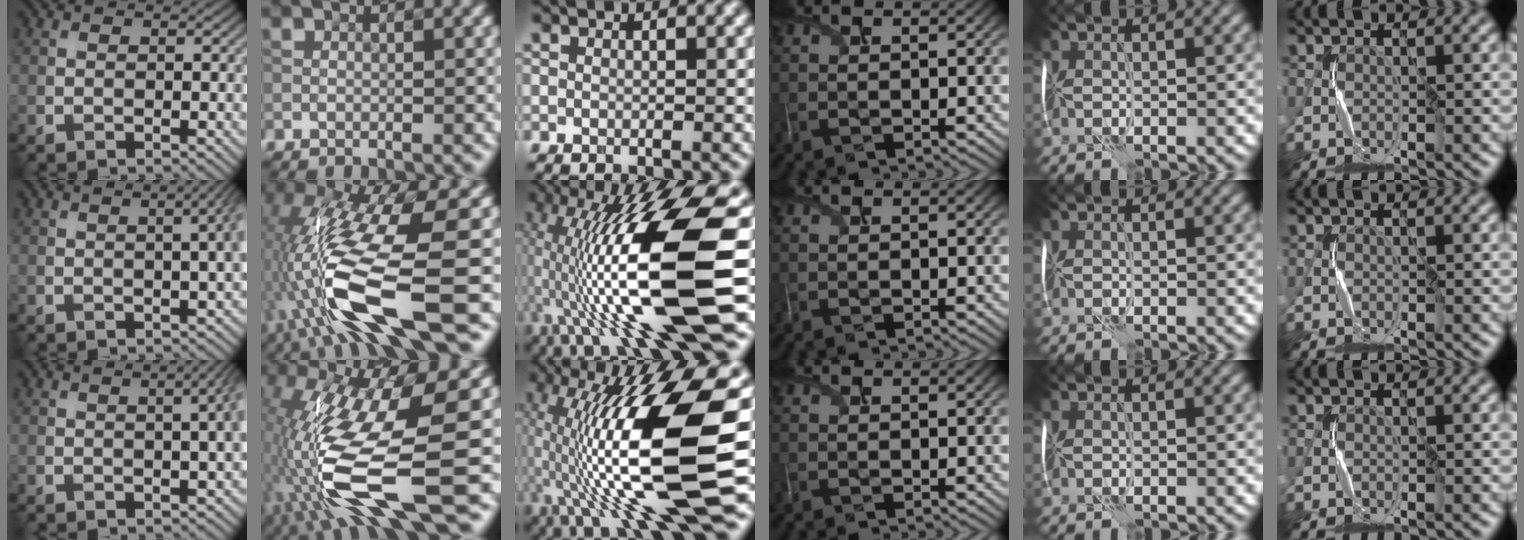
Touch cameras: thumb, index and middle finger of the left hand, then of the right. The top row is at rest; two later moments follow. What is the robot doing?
{"motion": "shake", "object": "plastic piggy bank"}